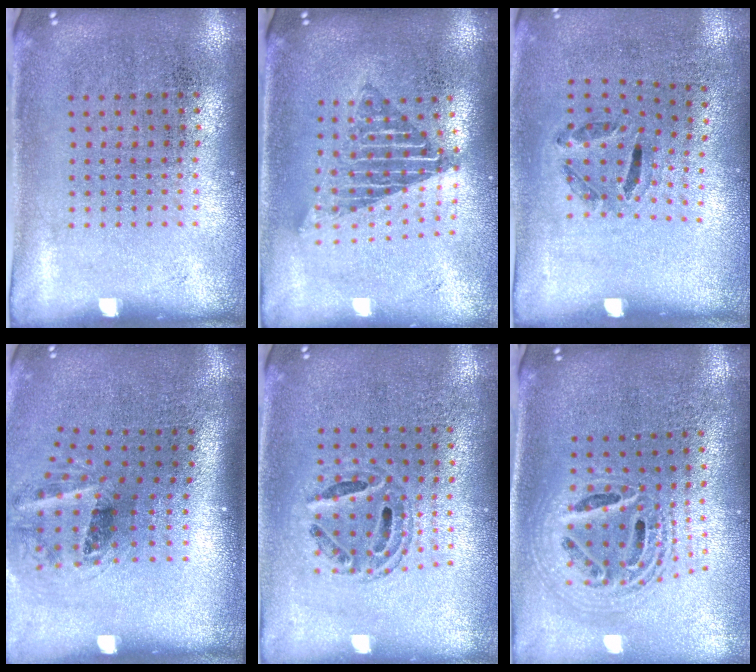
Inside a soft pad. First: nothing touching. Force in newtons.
{"total": 1.7, "press": 1.3, "slide": 1.0}
{"total": 1.3, "press": 0.7, "slide": 1.1}
{"total": 1.6, "press": 1.2, "slide": 1.1}
{"total": 0.6, "press": 0.6, "slide": 0.2}
{"total": 2.2, "press": 1.7, "slide": 1.4}